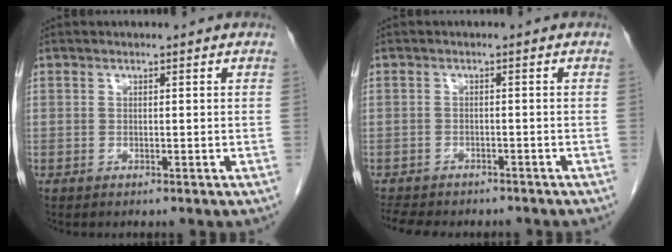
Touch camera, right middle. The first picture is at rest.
{"total": 8.0, "force": [-6.8, 3.1, 3.0], "torque": [-0.051, 0.000, -0.090]}